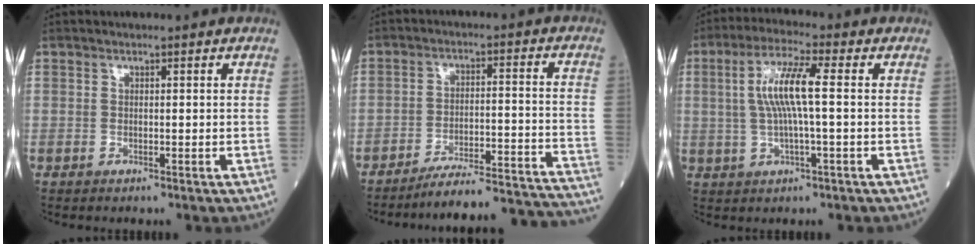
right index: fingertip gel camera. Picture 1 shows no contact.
{"total": 22.2, "force": [-21.3, -0.9, 6.0], "torque": [-0.038, -0.005, -0.283]}
{"total": 7.8, "force": [0.8, 0.6, 7.8], "torque": [-0.160, 0.012, 0.014]}